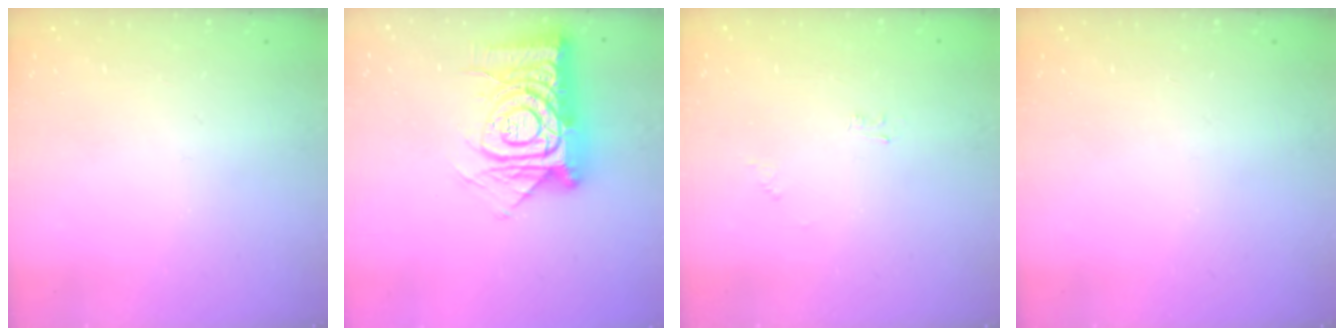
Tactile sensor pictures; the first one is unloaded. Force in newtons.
{"total": 17.8, "press": 17.8, "slide": 1.7}
{"total": 2.5, "press": 2.5, "slide": 0.3}
{"total": 0.0}